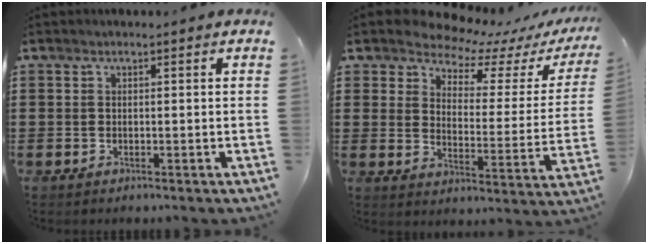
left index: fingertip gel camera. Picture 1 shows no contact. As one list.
[{"total": 5.8, "force": [5.4, 1.7, 1.0], "torque": [-0.048, -0.039, 0.091]}]